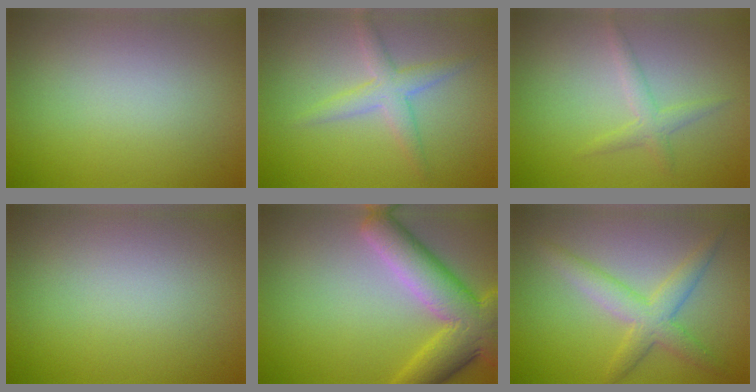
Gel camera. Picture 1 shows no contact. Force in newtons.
{"total": 2.8, "press": 2.8, "slide": 0.0}
{"total": 1.7, "press": 1.7, "slide": 0.1}
{"total": 0.0}
{"total": 7.7, "press": 7.7, "slide": 0.4}
{"total": 3.9, "press": 3.9, "slide": 0.0}